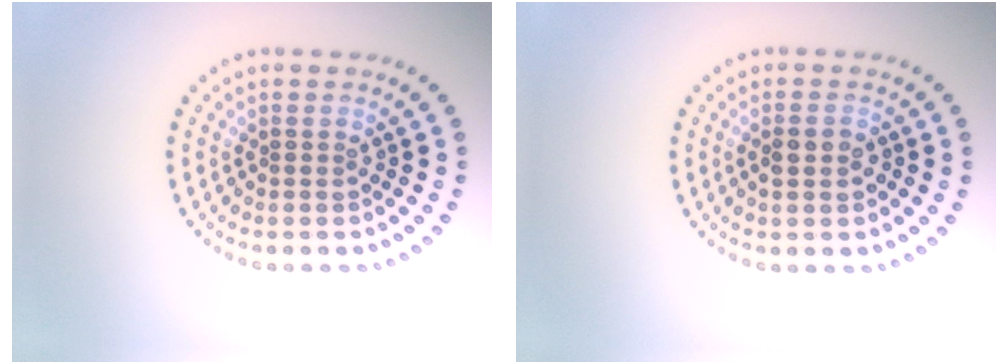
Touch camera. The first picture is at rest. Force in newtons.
{"total": 1.9, "press": 1.9, "slide": 0.3}